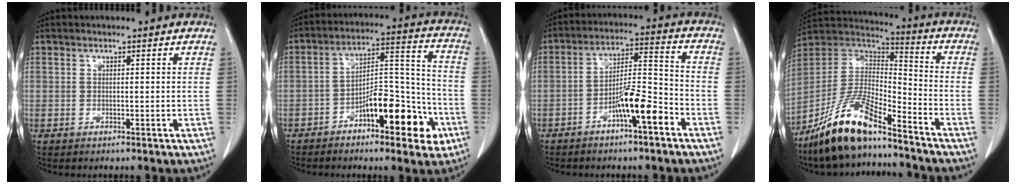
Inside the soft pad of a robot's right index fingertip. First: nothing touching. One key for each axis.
{"total": 13.4, "fx": -6.4, "fy": 4.4, "fz": 10.9, "tx": -0.162, "ty": 0.031, "tz": -0.095}
{"total": 9.1, "fx": -4.7, "fy": 1.3, "fz": 7.7, "tx": -0.138, "ty": 0.013, "tz": -0.079}
{"total": 15.0, "fx": -11.2, "fy": 3.1, "fz": 9.5, "tx": -0.187, "ty": 0.003, "tz": -0.208}